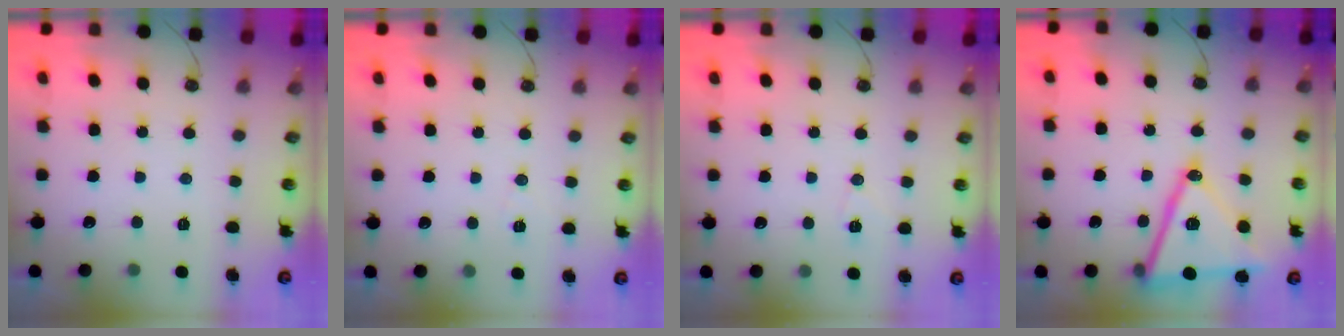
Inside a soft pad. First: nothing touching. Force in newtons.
{"total": 4.5, "press": 3.8, "slide": 2.4}
{"total": 6.3, "press": 6.2, "slide": 1.1}
{"total": 18.9, "press": 18.5, "slide": 3.5}